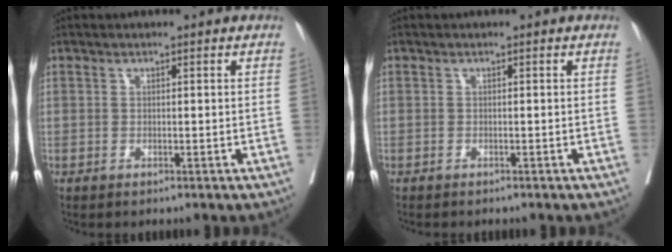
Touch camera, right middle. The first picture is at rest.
{"total": 1.7, "force": [-1.5, 0.3, 0.7], "torque": [-0.011, -0.002, -0.018]}